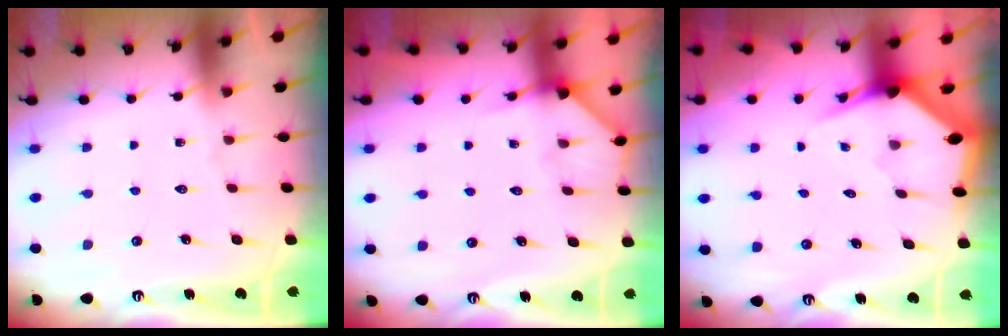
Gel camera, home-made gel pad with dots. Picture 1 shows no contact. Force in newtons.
{"total": 3.5, "press": 3.5, "slide": 0.4}
{"total": 3.6, "press": 3.6, "slide": 0.2}